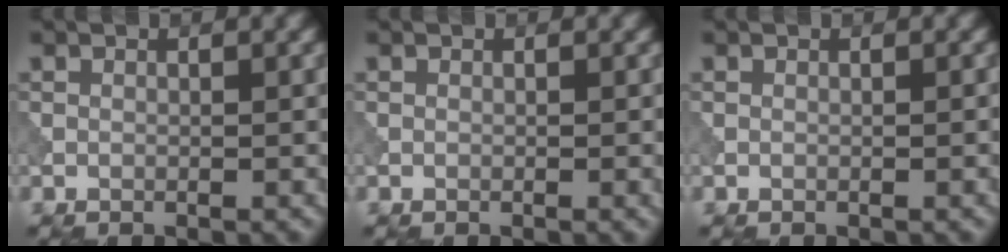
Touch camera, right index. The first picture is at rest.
{"total": 0.0}
{"total": 0.0}